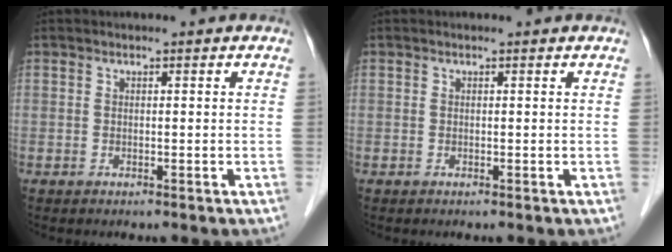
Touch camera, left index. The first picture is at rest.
{"total": 1.1, "force": [1.1, 0.2, 0.2], "torque": [-0.012, 0.008, 0.009]}